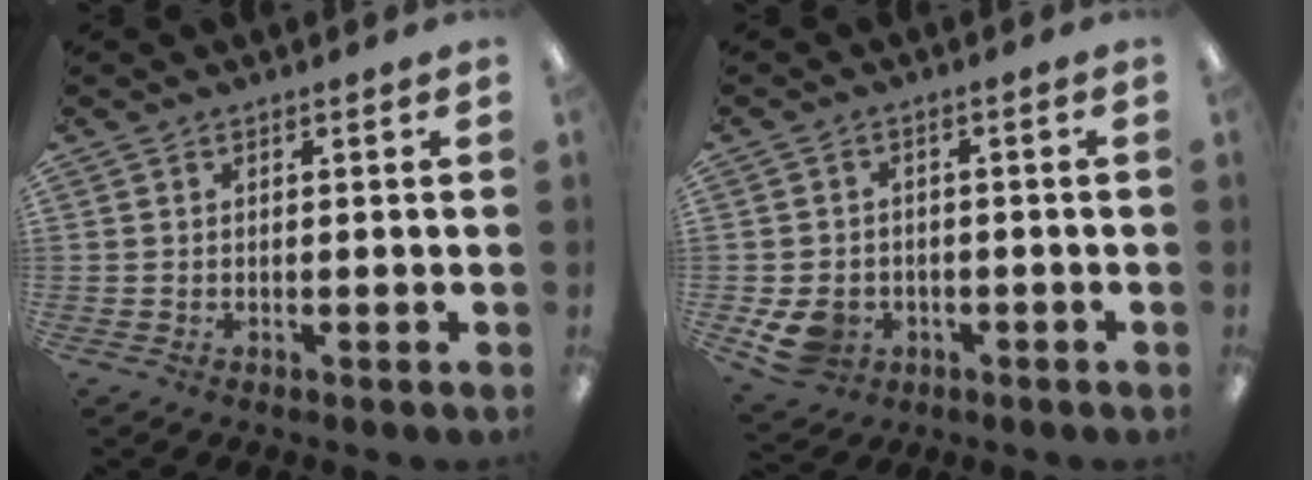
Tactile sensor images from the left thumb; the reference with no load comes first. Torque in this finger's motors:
{"motor_torque": [0.16, 0.67, 0.31, -0.36, 0.04]}